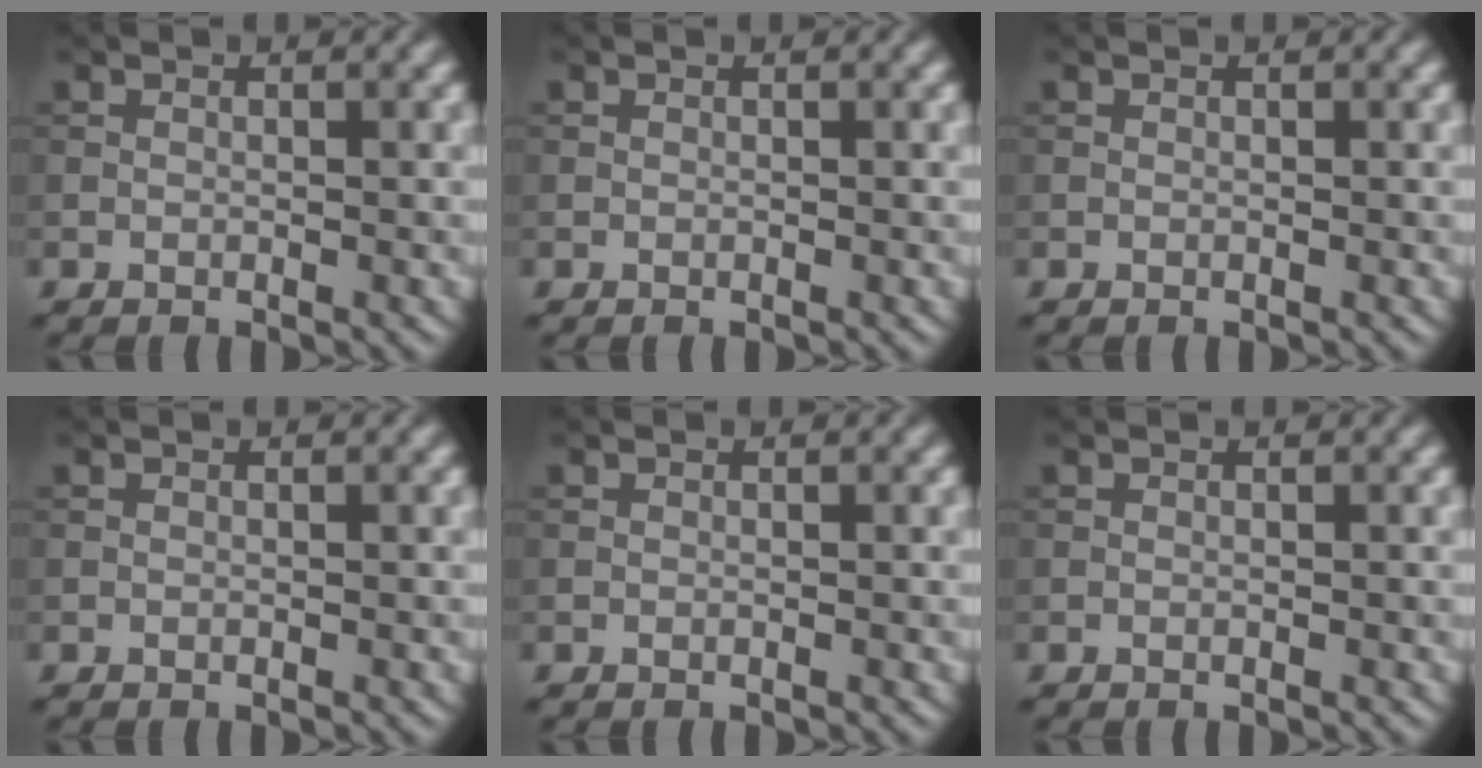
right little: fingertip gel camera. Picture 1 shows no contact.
{"total": 0.0}
{"total": 0.0}
{"total": 0.0}
{"total": 0.0}
{"total": 0.0}